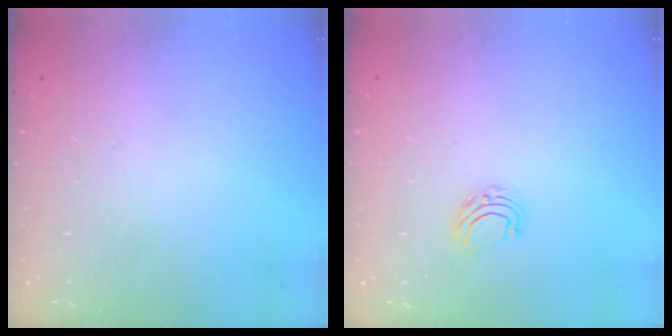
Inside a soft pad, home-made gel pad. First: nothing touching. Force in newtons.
{"total": 5.0, "press": 5.0, "slide": 0.4}